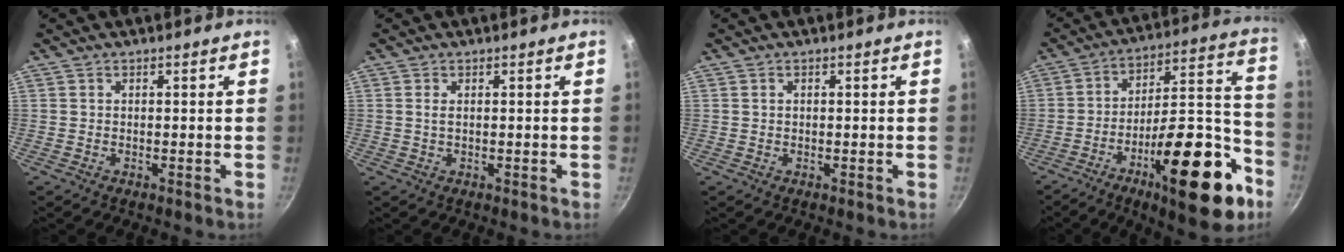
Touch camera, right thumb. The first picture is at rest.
{"total": 1.3, "force": [0.3, 0.7, 1.1], "torque": [-0.021, 0.000, 0.005]}
{"total": 0.8, "force": [0.2, 0.6, 0.5], "torque": [-0.007, 0.004, 0.005]}
{"total": 25.7, "force": [-12.1, 9.0, 20.8], "torque": [-0.248, 0.076, -0.187]}